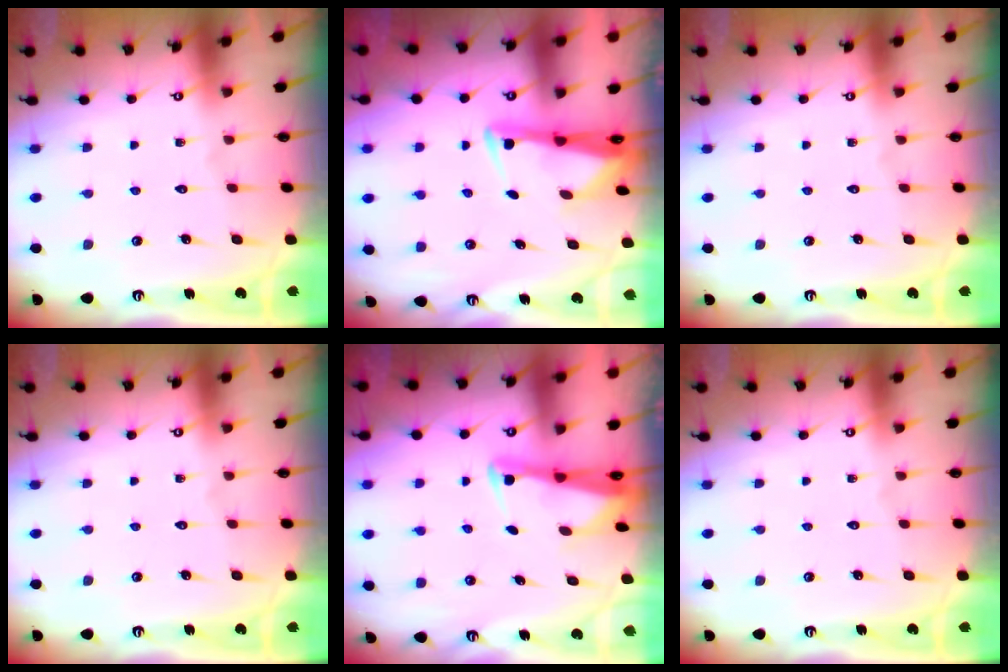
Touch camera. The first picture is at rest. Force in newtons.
{"total": 3.0, "press": 2.9, "slide": 0.9}
{"total": 0.0}
{"total": 0.0}
{"total": 2.5, "press": 2.5, "slide": 0.5}
{"total": 0.0}